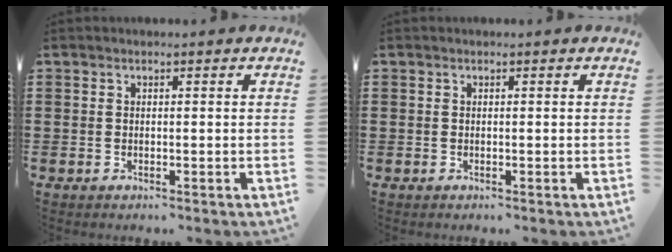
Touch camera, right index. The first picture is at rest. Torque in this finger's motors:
{"motor_torque": [0.07, 0.02, 0.00, 0.00]}